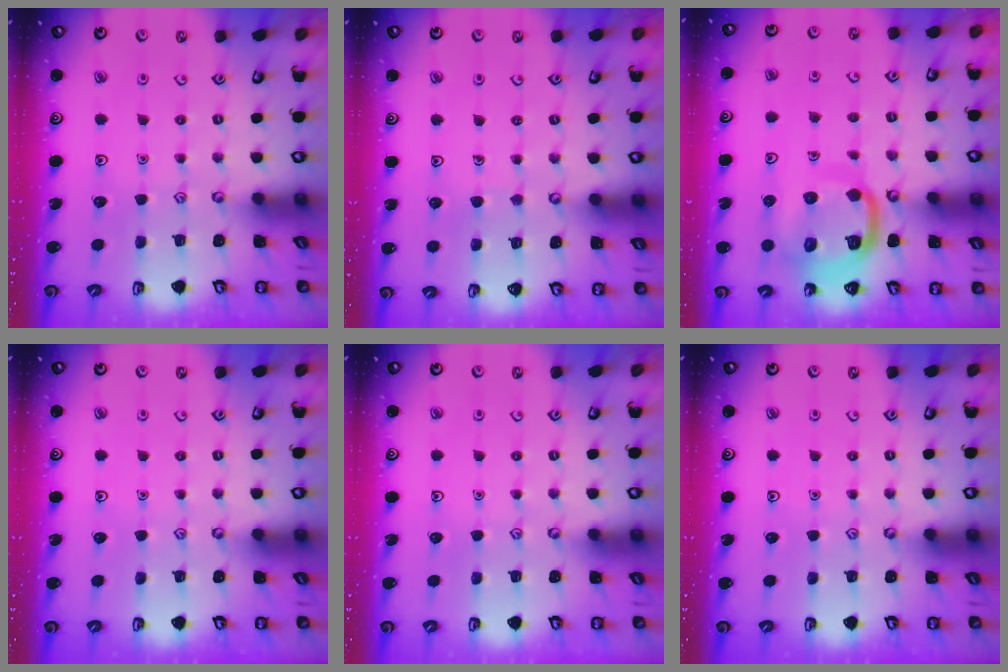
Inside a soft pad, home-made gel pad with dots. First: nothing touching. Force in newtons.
{"total": 2.6, "press": 2.6, "slide": 0.2}
{"total": 13.4, "press": 13.4, "slide": 1.5}
{"total": 0.0}
{"total": 0.0}
{"total": 0.0}